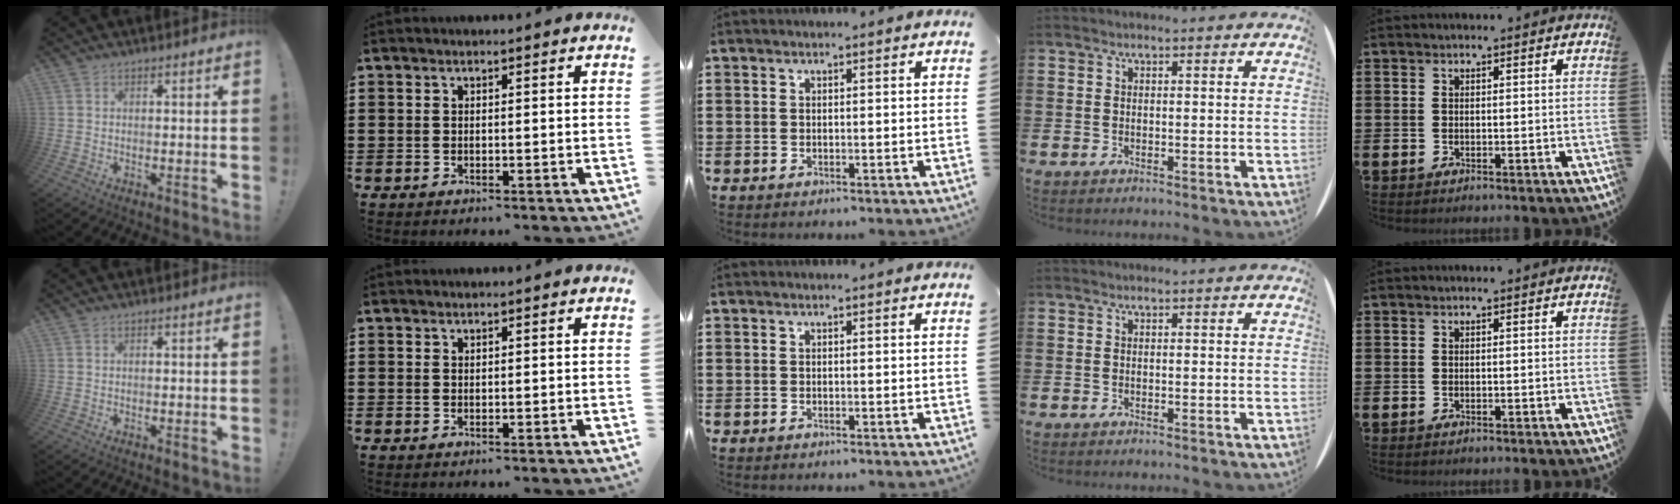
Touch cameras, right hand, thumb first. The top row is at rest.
{}